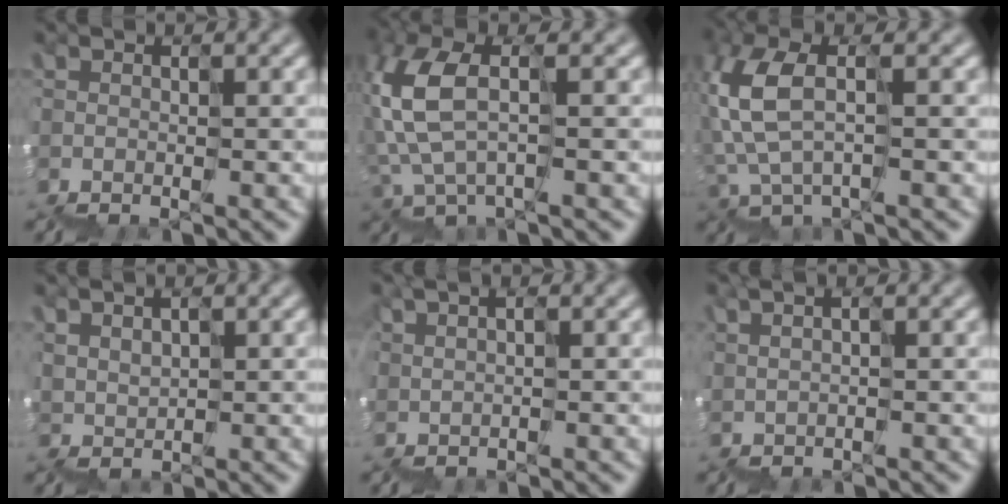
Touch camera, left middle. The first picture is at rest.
{"total": 4.1, "force": [1.3, 1.5, 3.6], "torque": [-0.112, 0.024, 0.023]}
{"total": 3.7, "force": [1.2, 1.3, 3.2], "torque": [-0.103, 0.023, 0.021]}
{"total": 2.0, "force": [1.3, 1.2, 0.9], "torque": [-0.019, 0.015, 0.036]}
{"total": 3.5, "force": [0.9, 1.7, 3.0], "torque": [-0.034, 0.017, 0.021]}
{"total": 1.6, "force": [0.7, 0.6, 1.4], "torque": [0.004, 0.010, 0.010]}